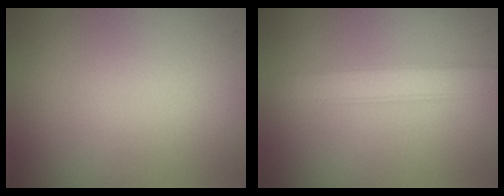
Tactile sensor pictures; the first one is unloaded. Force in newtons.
{"total": 3.0, "press": 2.9, "slide": 0.2}